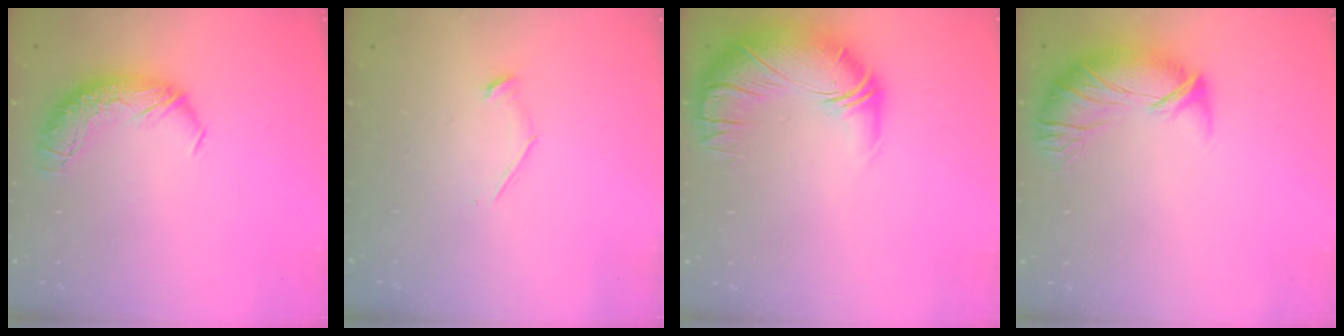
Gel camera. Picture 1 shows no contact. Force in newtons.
{"total": 7.9, "press": 7.8, "slide": 0.6}
{"total": 3.8, "press": 1.9, "slide": 3.2}
{"total": 3.3, "press": 2.5, "slide": 2.2}